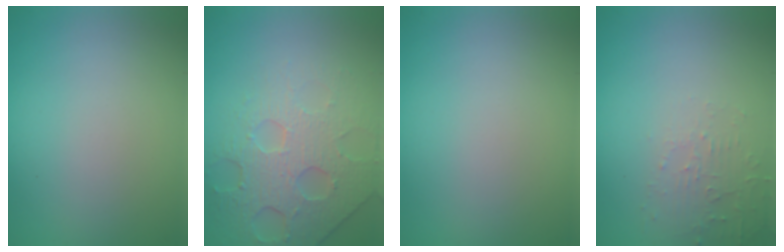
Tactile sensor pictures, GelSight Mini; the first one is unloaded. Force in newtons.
{"total": 4.7, "press": 4.4, "slide": 1.6}
{"total": 0.0}
{"total": 1.9, "press": 1.9, "slide": 0.3}